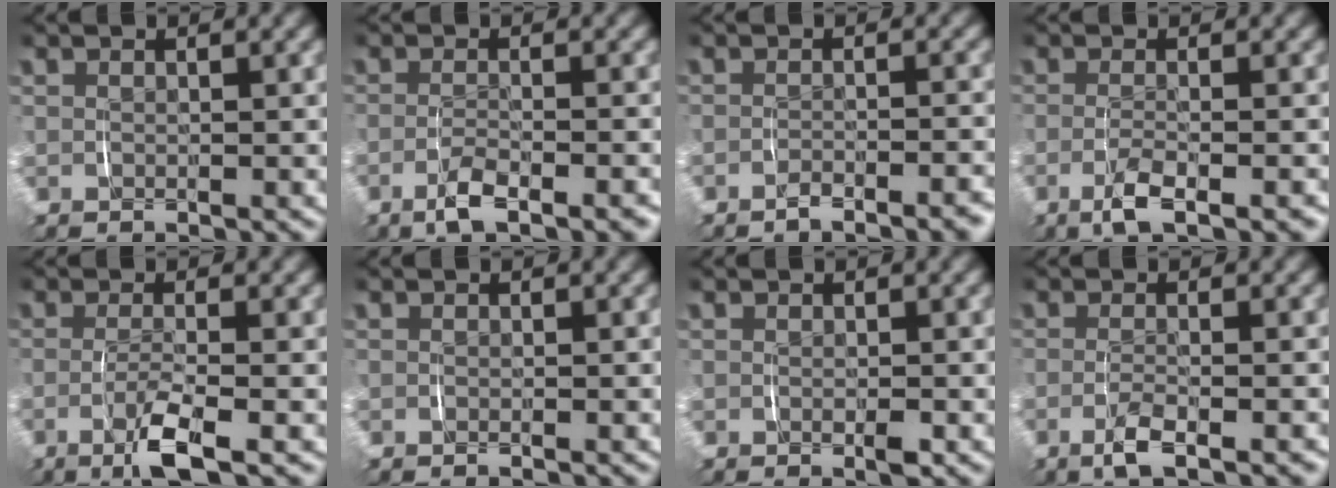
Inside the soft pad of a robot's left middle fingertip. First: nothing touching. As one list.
[{"total": 2.6, "force": [-1.5, 0.5, 2.0], "torque": [-0.041, -0.004, -0.027]}, {"total": 2.3, "force": [-2.0, 0.1, 1.1], "torque": [-0.017, 0.005, -0.037]}, {"total": 2.7, "force": [-1.2, 0.4, 2.4], "torque": [-0.051, -0.009, -0.019]}, {"total": 3.7, "force": [-1.4, 0.4, 3.5], "torque": [-0.065, -0.010, -0.023]}, {"total": 0.0}, {"total": 0.8, "force": [-0.2, 0.2, 0.8], "torque": [-0.013, -0.002, -0.002]}, {"total": 2.4, "force": [-1.1, 0.4, 2.0], "torque": [-0.044, -0.006, -0.018]}]